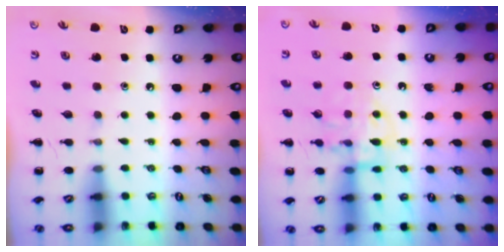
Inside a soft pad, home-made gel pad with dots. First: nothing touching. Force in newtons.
{"total": 11.3, "press": 11.2, "slide": 1.4}